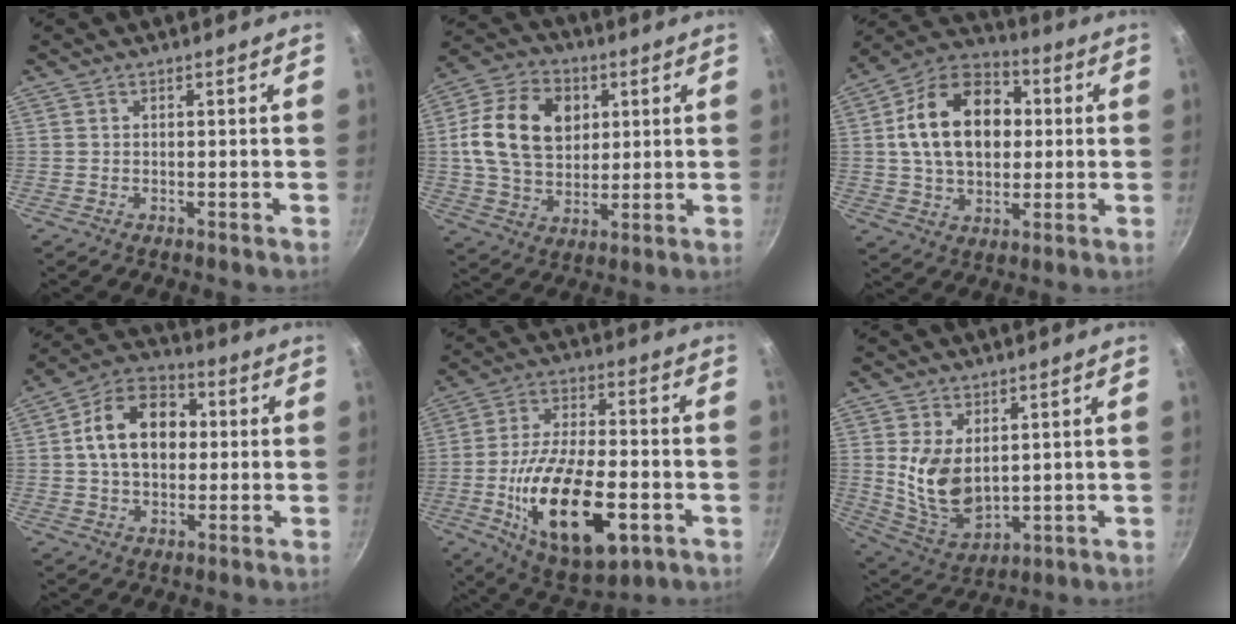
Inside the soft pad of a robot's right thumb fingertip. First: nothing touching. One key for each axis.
{"total": 16.9, "fx": 3.5, "fy": 12.4, "fz": 11.0, "tx": -0.179, "ty": 0.003, "tz": 0.055}
{"total": 19.2, "fx": 2.5, "fy": 13.4, "fz": 13.6, "tx": -0.194, "ty": 0.026, "tz": 0.029}
{"total": 14.6, "fx": 1.6, "fy": 10.3, "fz": 10.3, "tx": -0.135, "ty": 0.026, "tz": 0.010}
{"total": 22.3, "fx": -6.2, "fy": 10.6, "fz": 18.6, "tx": -0.314, "ty": 0.018, "tz": -0.096}
{"total": 11.3, "fx": 2.1, "fy": 7.0, "fz": 8.6, "tx": -0.149, "ty": -0.029, "tz": 0.060}